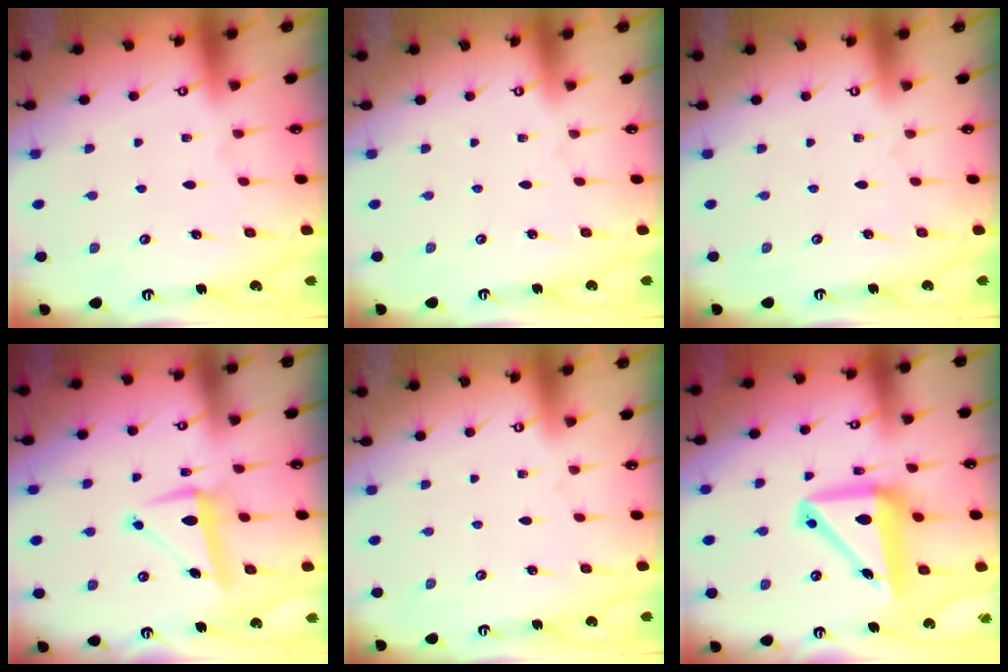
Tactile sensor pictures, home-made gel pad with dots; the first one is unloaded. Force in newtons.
{"total": 0.0}
{"total": 0.0}
{"total": 8.3, "press": 8.2, "slide": 1.3}
{"total": 0.0}
{"total": 13.2, "press": 12.9, "slide": 2.9}